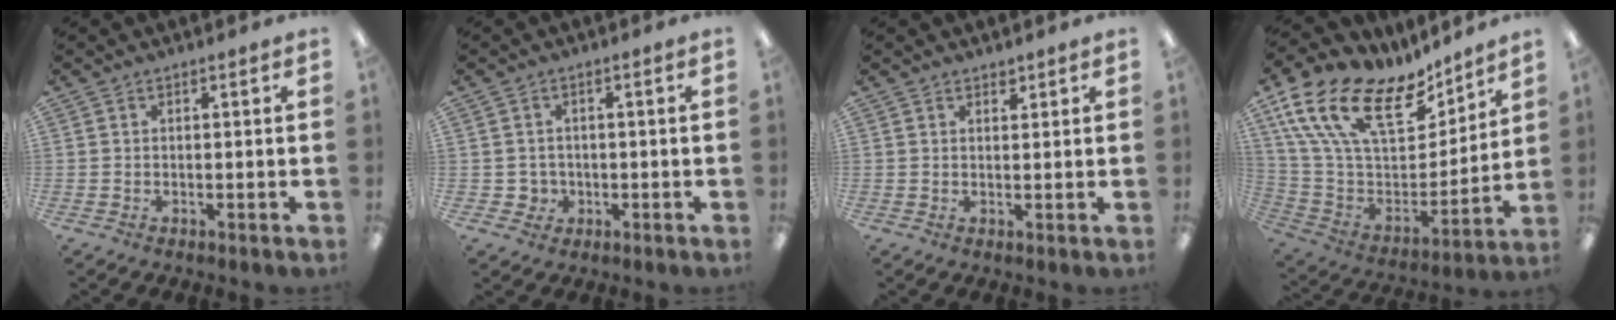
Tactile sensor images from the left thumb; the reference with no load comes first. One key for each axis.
{"total": 2.8, "fx": -0.3, "fy": 2.8, "fz": 0.5, "tx": -0.005, "ty": 0.000, "tz": -0.008}
{"total": 1.5, "fx": 1.4, "fy": 0.7, "fz": 0.2, "tx": 0.003, "ty": -0.006, "tz": 0.025}
{"total": 21.6, "fx": 12.3, "fy": 11.4, "fz": 13.7, "tx": -0.275, "ty": -0.073, "tz": 0.221}